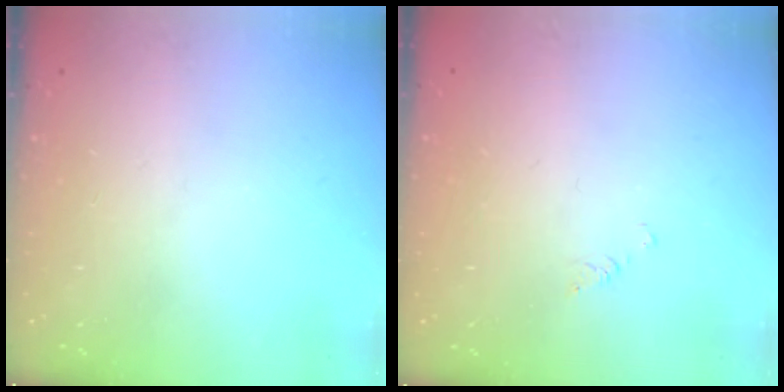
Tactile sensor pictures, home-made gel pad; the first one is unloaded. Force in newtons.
{"total": 1.2, "press": 1.2, "slide": 0.2}